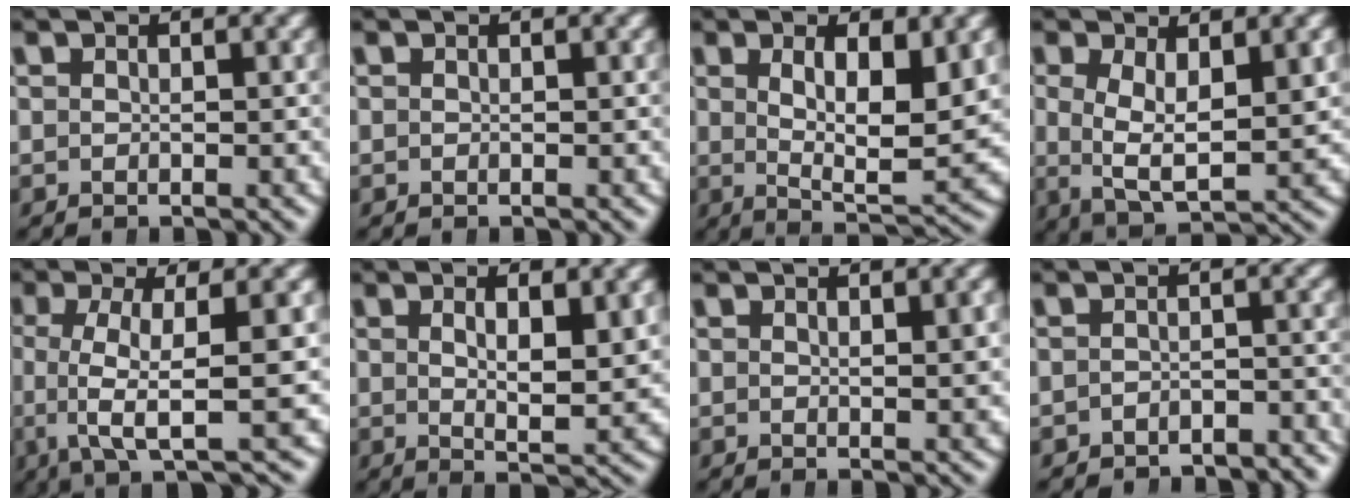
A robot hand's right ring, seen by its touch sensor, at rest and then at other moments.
{"total": 0.0}
{"total": 6.6, "force": [0.4, 2.2, 6.2], "torque": [-0.101, -0.024, 0.015]}
{"total": 5.7, "force": [-0.2, 3.4, 4.6], "torque": [-0.096, -0.028, 0.009]}
{"total": 7.3, "force": [-1.0, 2.5, 6.8], "torque": [-0.130, -0.019, -0.012]}
{"total": 3.8, "force": [0.6, 0.7, 3.7], "torque": [-0.061, -0.014, 0.015]}
{"total": 1.4, "force": [0.3, -0.2, 1.4], "torque": [-0.013, -0.005, 0.006]}
{"total": 3.7, "force": [-3.6, 0.9, 0.3], "torque": [-0.002, -0.011, -0.058]}